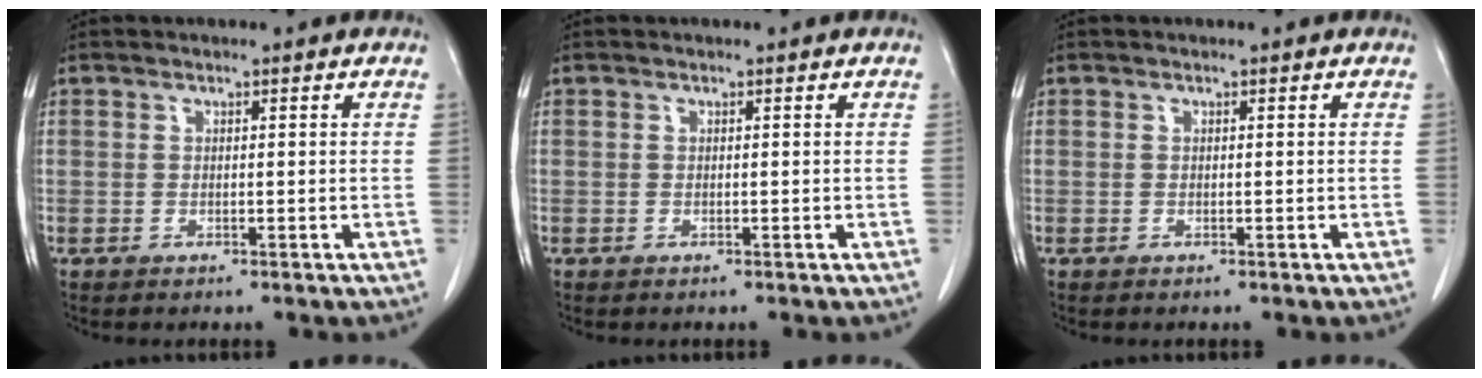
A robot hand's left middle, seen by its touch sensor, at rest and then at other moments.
{"total": 0.0}
{"total": 0.0}